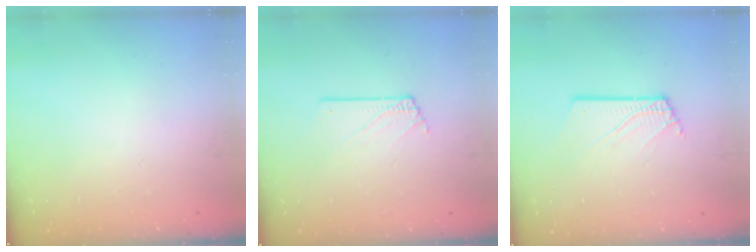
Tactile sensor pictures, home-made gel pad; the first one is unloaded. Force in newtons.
{"total": 1.6, "press": 1.6, "slide": 0.2}
{"total": 2.6, "press": 2.6, "slide": 0.3}